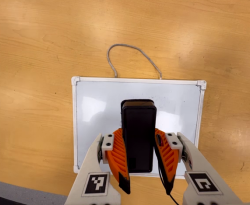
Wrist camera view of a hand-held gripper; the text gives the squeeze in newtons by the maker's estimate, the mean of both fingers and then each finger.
{"total": 8.2, "left": 6.7, "right": 9.8}